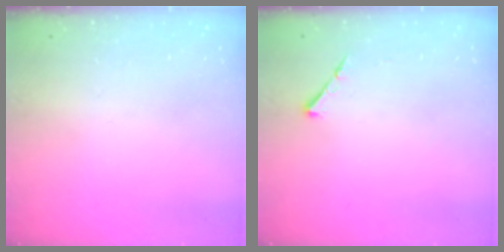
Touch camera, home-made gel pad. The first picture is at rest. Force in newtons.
{"total": 3.7, "press": 3.6, "slide": 0.5}